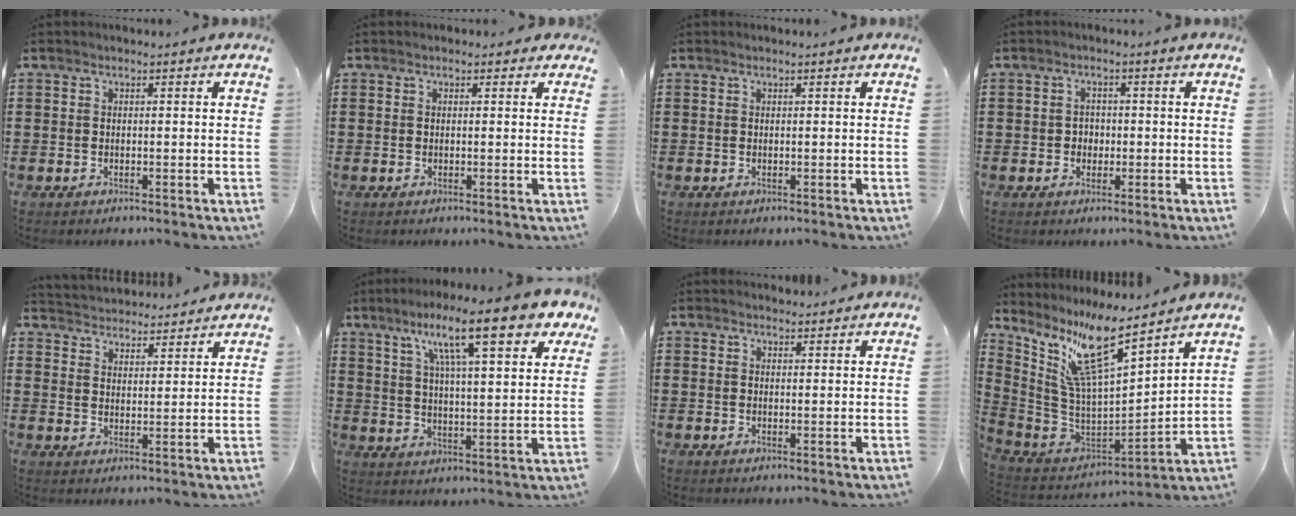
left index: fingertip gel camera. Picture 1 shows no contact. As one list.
[{"total": 1.0, "force": [0.3, 0.9, 0.3], "torque": [-0.008, 0.008, 0.004]}, {"total": 0.0}, {"total": 1.7, "force": [-0.2, 1.6, 0.6], "torque": [-0.016, 0.005, -0.007]}, {"total": 3.7, "force": [3.6, 0.6, -0.7], "torque": [-0.005, -0.019, 0.064]}, {"total": 14.1, "force": [9.3, 2.0, 10.4], "torque": [-0.182, -0.028, 0.146]}, {"total": 1.6, "force": [1.6, 0.4, 0.0], "torque": [-0.004, 0.003, 0.032]}, {"total": 13.0, "force": [9.4, 1.9, 8.7], "torque": [-0.205, -0.081, 0.155]}]